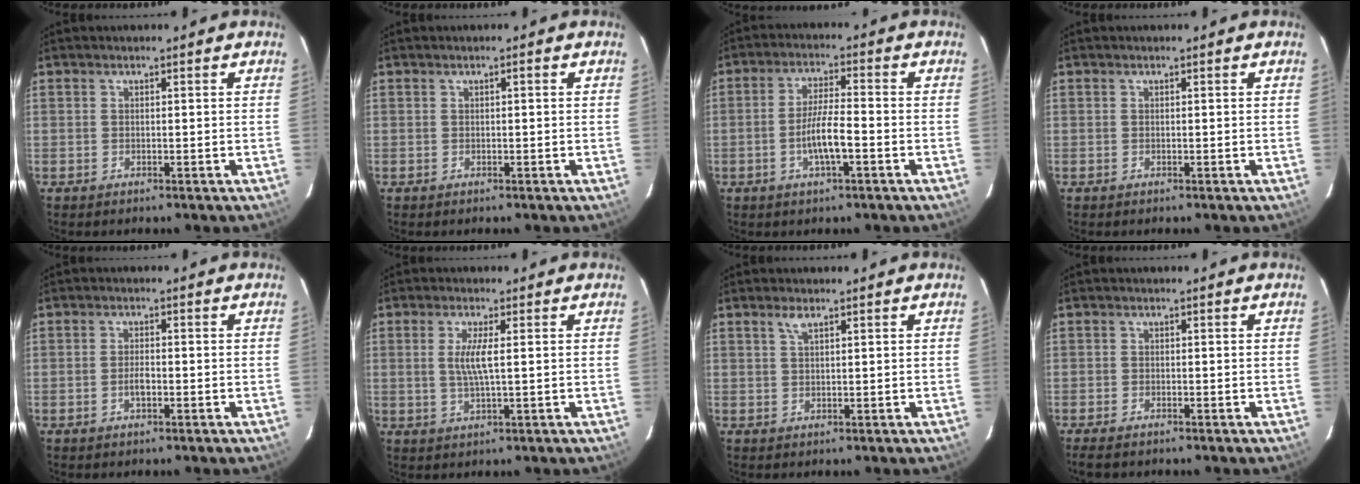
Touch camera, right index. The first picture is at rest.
{"total": 0.6, "force": [0.1, 0.1, 0.5], "torque": [-0.006, 0.005, -0.001]}
{"total": 6.3, "force": [-2.4, 0.9, 5.8], "torque": [-0.114, -0.002, -0.042]}
{"total": 0.0}
{"total": 2.1, "force": [-0.8, 0.8, 1.7], "torque": [-0.035, 0.001, -0.014]}
{"total": 4.2, "force": [0.6, 0.3, 4.1], "torque": [-0.082, -0.005, 0.011]}
{"total": 1.6, "force": [1.0, 0.4, 1.1], "torque": [-0.022, 0.004, 0.020]}
{"total": 2.8, "force": [-2.4, 0.8, 1.3], "torque": [-0.033, -0.013, -0.046]}